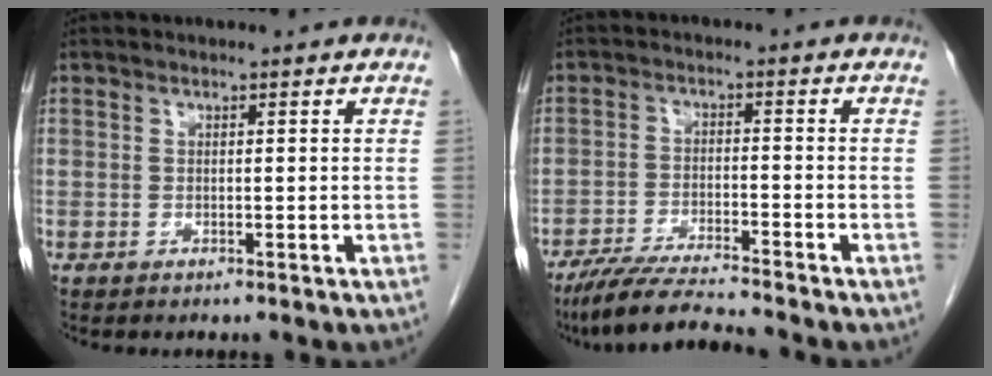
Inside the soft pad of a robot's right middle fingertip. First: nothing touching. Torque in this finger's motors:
{"motor_torque": [0.86, -0.52, 0.05, 0.03]}